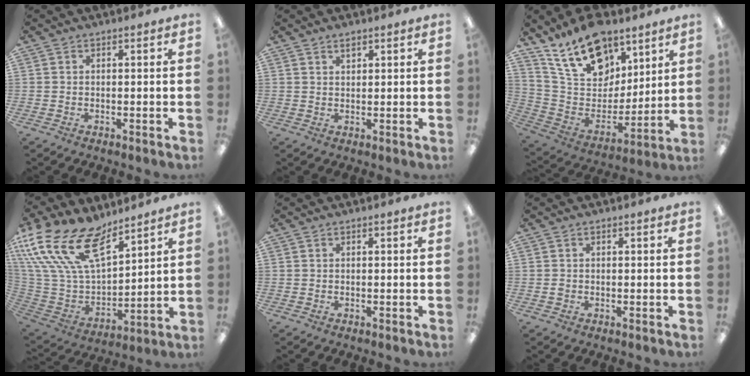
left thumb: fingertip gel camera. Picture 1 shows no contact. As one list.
[{"total": 1.7, "force": [1.5, 0.7, 0.7], "torque": [-0.007, -0.004, 0.025]}, {"total": 19.3, "force": [13.0, 11.0, 9.0], "torque": [-0.159, -0.068, 0.238]}, {"total": 22.4, "force": [14.3, 11.3, 13.0], "torque": [-0.290, -0.094, 0.261]}, {"total": 0.0}, {"total": 0.7, "force": [-0.1, 0.7, 0.3], "torque": [-0.006, 0.004, -0.004]}]